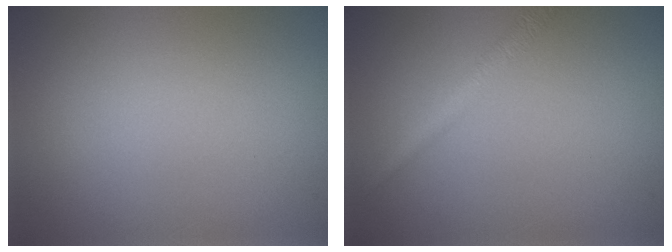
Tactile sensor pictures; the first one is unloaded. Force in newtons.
{"total": 1.8, "press": 1.8, "slide": 0.0}